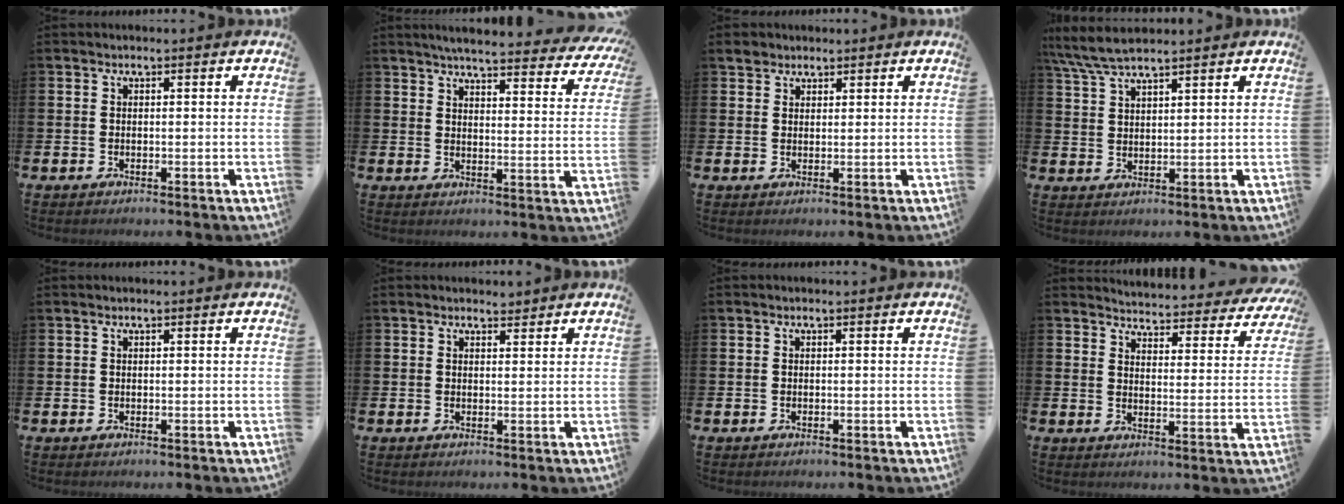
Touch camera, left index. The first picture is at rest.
{"total": 4.5, "force": [4.3, 0.3, 1.6], "torque": [-0.037, -0.036, 0.068]}
{"total": 2.5, "force": [2.2, 1.2, 0.0], "torque": [0.011, -0.001, 0.038]}
{"total": 5.9, "force": [5.3, 0.8, 2.4], "torque": [-0.067, -0.013, 0.099]}
{"total": 0.0}
{"total": 1.8, "force": [1.7, 0.5, -0.1], "torque": [0.007, -0.006, 0.030]}
{"total": 0.0}
{"total": 3.6, "force": [3.5, 0.5, 0.2], "torque": [-0.023, -0.039, 0.055]}